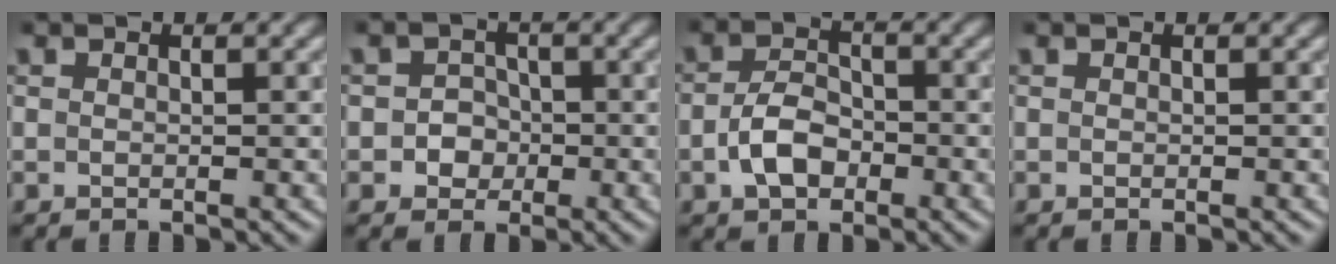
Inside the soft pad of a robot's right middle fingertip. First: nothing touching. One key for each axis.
{"total": 2.3, "fx": -0.5, "fy": 2.1, "fz": 0.6, "tx": 0.015, "ty": 0.000, "tz": -0.021}
{"total": 3.5, "fx": -1.3, "fy": 2.3, "fz": 2.3, "tx": -0.044, "ty": 0.004, "tz": -0.026}
{"total": 0.0}